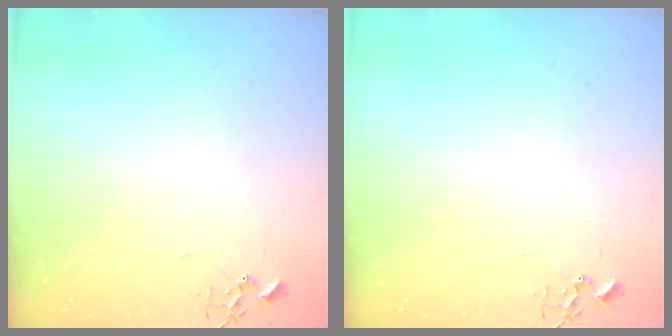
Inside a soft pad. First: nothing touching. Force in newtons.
{"total": 0.0}